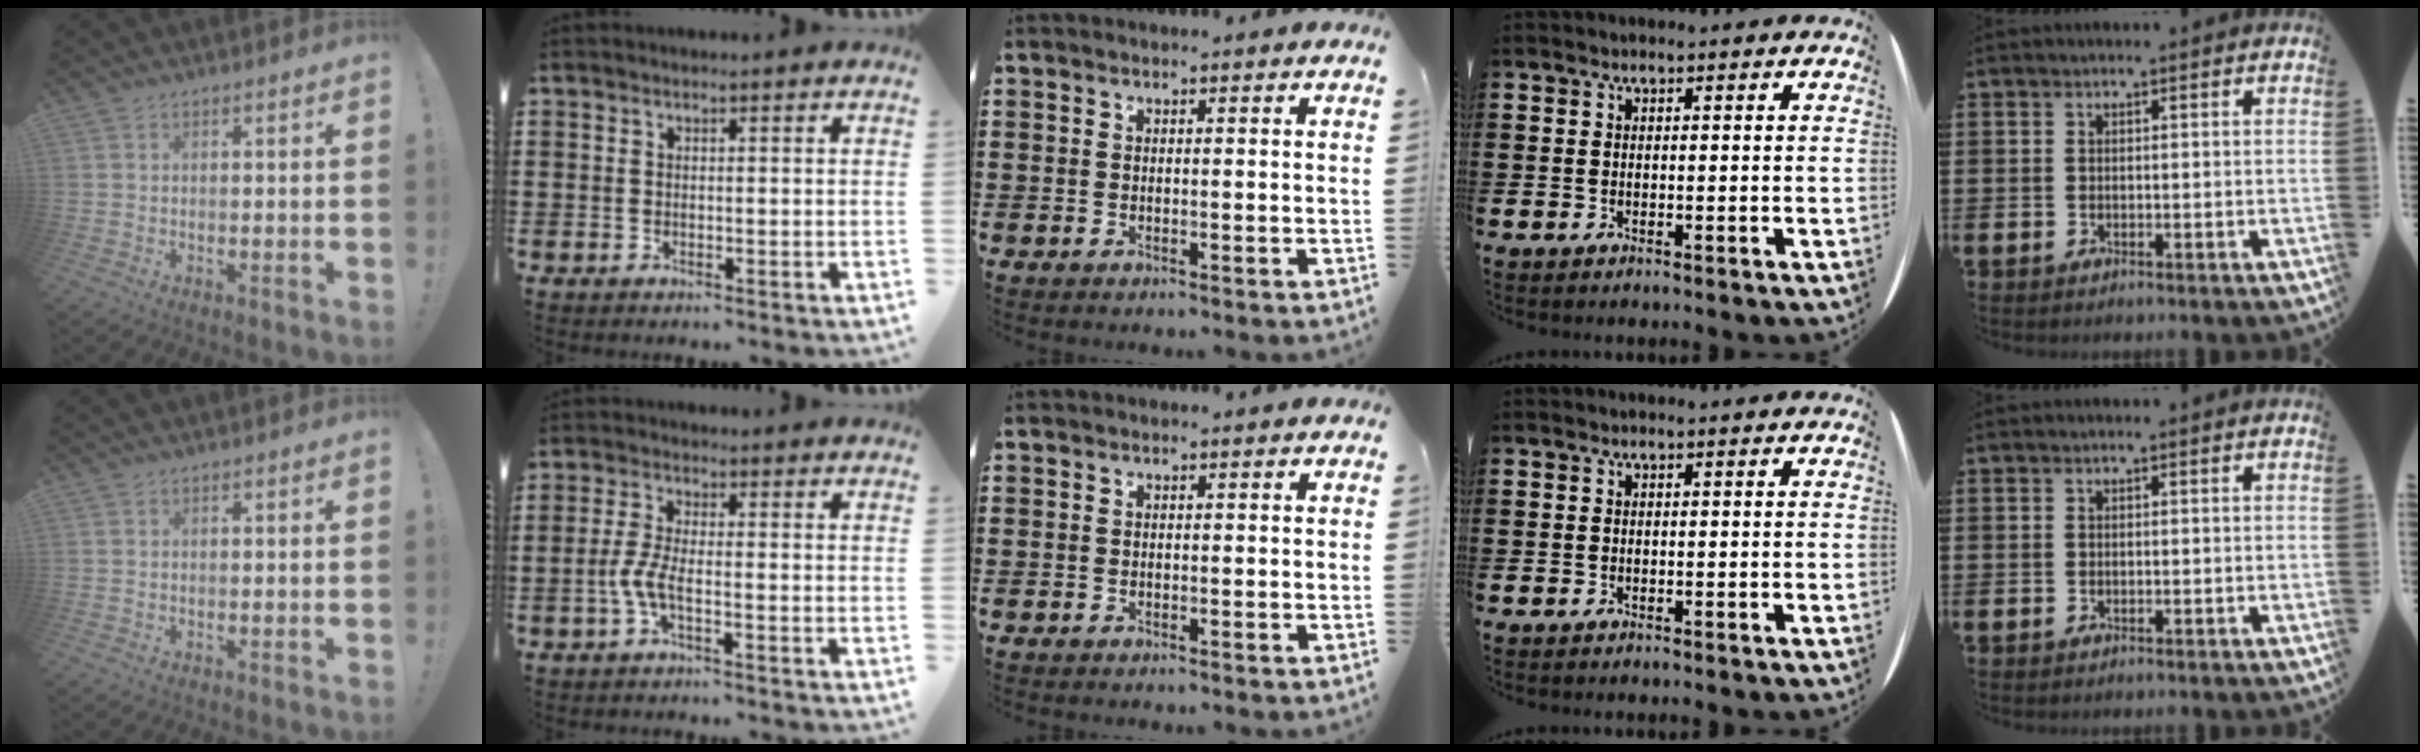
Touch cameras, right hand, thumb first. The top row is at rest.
{"index": {"total": 4.0, "force": [-1.6, 0.8, 3.6], "torque": [-0.090, -0.007, -0.037]}}